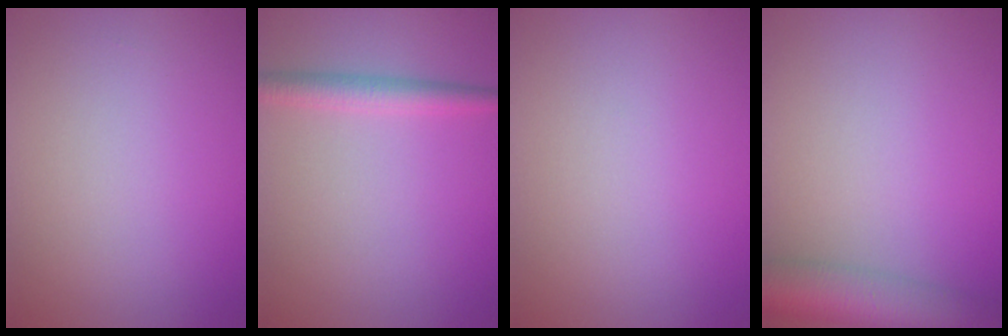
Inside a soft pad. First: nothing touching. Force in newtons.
{"total": 2.4, "press": 2.4, "slide": 0.0}
{"total": 0.0}
{"total": 7.1, "press": 7.0, "slide": 0.4}